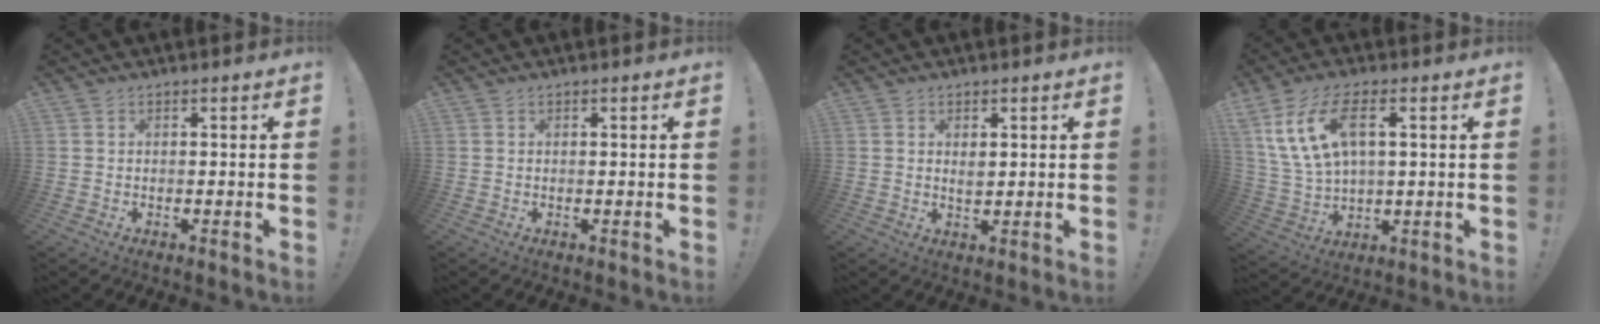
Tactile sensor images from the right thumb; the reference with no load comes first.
{"total": 0.0}
{"total": 2.1, "force": [0.8, 1.4, 1.4], "torque": [-0.015, -0.004, 0.012]}
{"total": 13.5, "force": [5.4, 6.4, 10.6], "torque": [-0.213, -0.010, 0.099]}